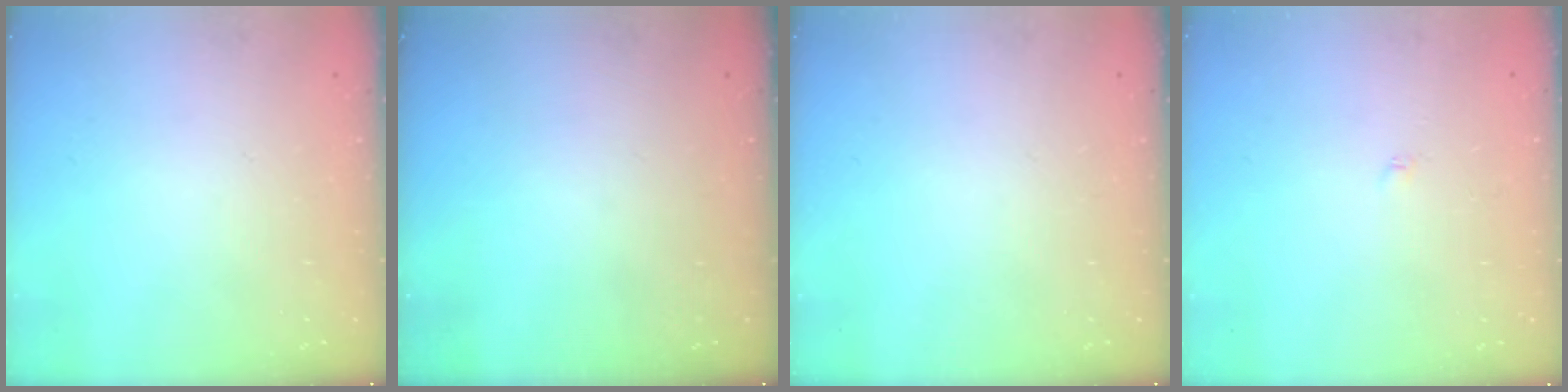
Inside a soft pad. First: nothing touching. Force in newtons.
{"total": 0.0}
{"total": 0.0}
{"total": 1.8, "press": 1.7, "slide": 0.3}